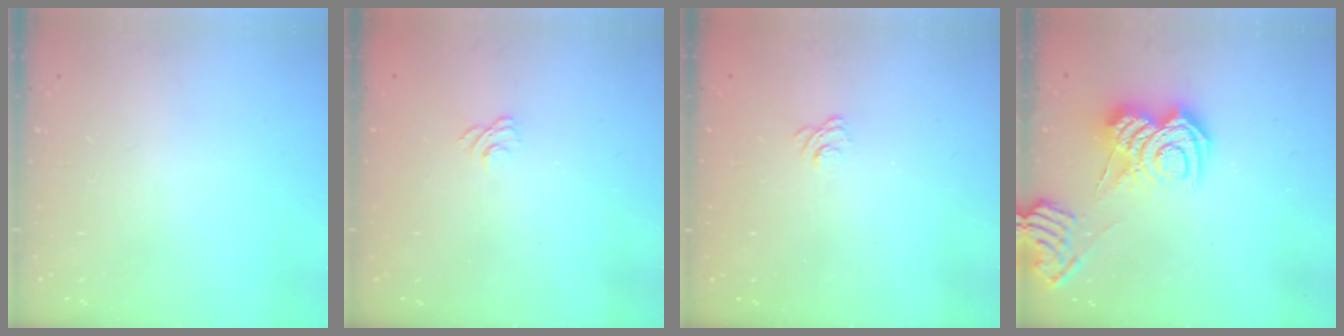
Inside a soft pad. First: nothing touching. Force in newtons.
{"total": 1.5, "press": 0.9, "slide": 1.2}
{"total": 2.1, "press": 1.8, "slide": 1.1}
{"total": 12.0, "press": 12.0, "slide": 1.4}